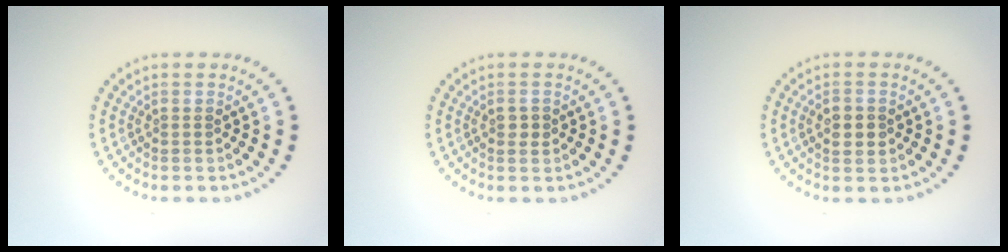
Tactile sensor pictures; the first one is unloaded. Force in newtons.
{"total": 1.0, "press": 1.0, "slide": 0.1}
{"total": 2.5, "press": 2.5, "slide": 0.0}